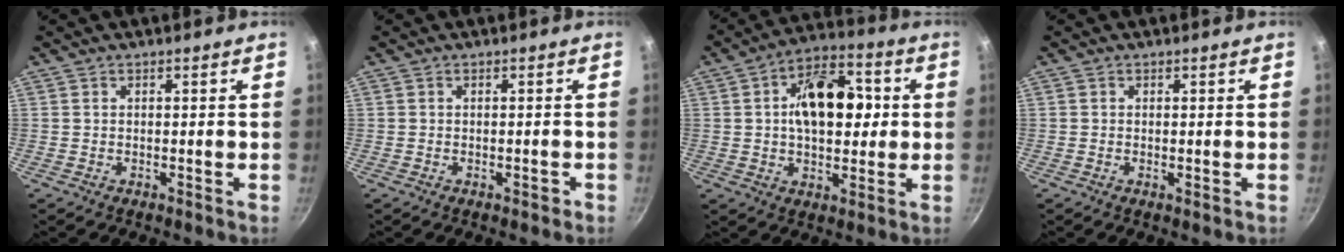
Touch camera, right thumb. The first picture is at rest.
{"total": 1.1, "force": [-0.6, 0.5, 0.7], "torque": [-0.008, 0.006, -0.007]}
{"total": 15.3, "force": [2.0, 9.2, 12.0], "torque": [-0.146, 0.016, 0.017]}
{"total": 0.6, "force": [-0.1, 0.2, 0.6], "torque": [-0.011, -0.002, -0.002]}